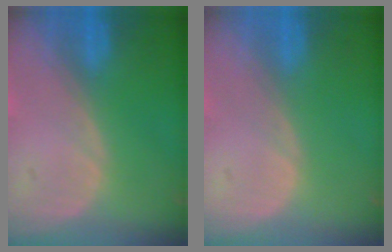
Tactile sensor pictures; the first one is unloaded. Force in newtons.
{"total": 0.0}